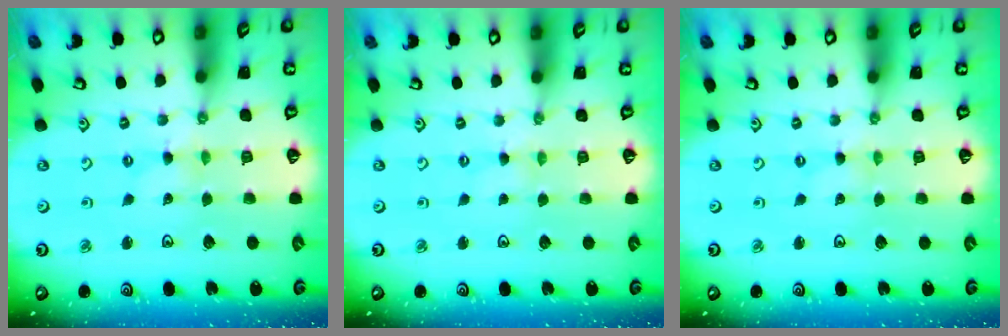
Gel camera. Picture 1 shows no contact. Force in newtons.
{"total": 0.7, "press": 0.7, "slide": 0.2}
{"total": 0.0}